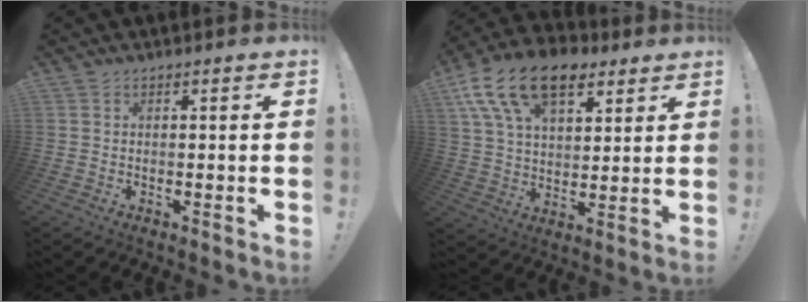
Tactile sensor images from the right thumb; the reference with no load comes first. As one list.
[{"total": 19.1, "force": [10.3, 11.0, 11.7], "torque": [-0.202, -0.052, 0.186]}]